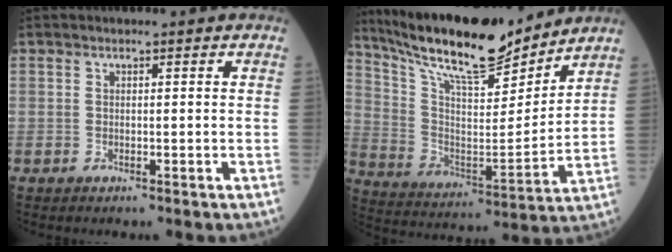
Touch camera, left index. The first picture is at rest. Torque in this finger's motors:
{"motor_torque": [1.08, -1.05, 0.60, 0.15]}